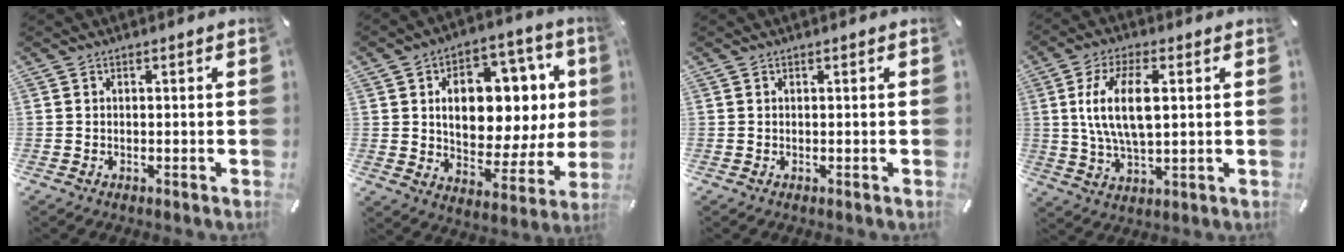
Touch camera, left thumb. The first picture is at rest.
{"total": 16.2, "force": [4.4, 10.9, 11.1], "torque": [-0.152, -0.025, 0.079]}
{"total": 0.0}
{"total": 12.1, "force": [2.4, 5.4, 10.6], "torque": [-0.214, -0.005, 0.035]}